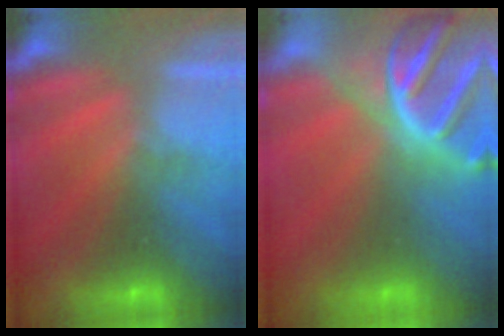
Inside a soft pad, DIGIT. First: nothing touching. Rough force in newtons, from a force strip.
{"total": 8.7}